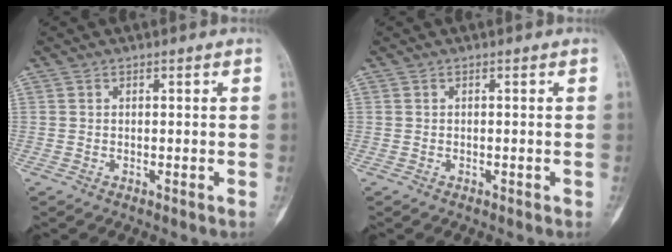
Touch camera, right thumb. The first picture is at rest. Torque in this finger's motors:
{"motor_torque": [-0.12, 0.13, 0.09, 0.06, 0.01]}